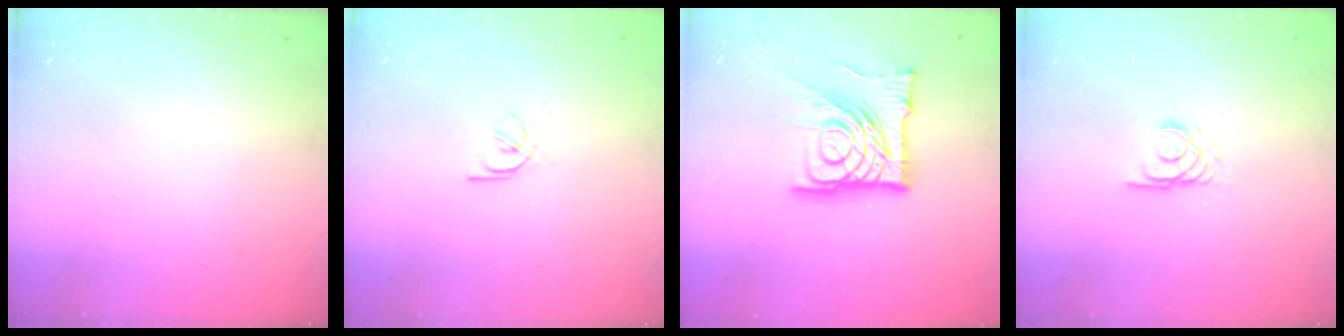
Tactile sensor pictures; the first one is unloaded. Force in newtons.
{"total": 1.7, "press": 1.6, "slide": 0.5}
{"total": 23.5, "press": 23.3, "slide": 2.7}
{"total": 2.4, "press": 2.4, "slide": 0.2}